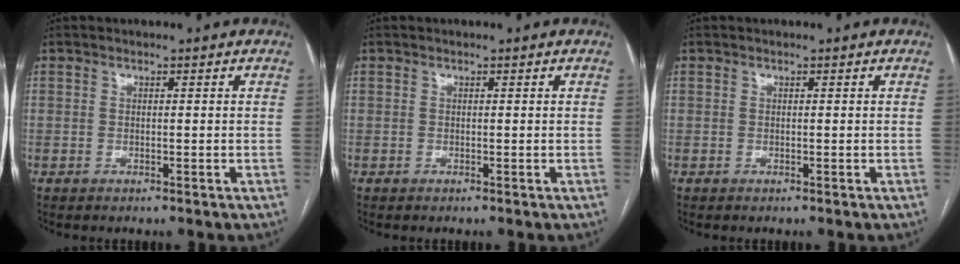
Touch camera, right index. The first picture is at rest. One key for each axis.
{"total": 0.0}
{"total": 0.0}